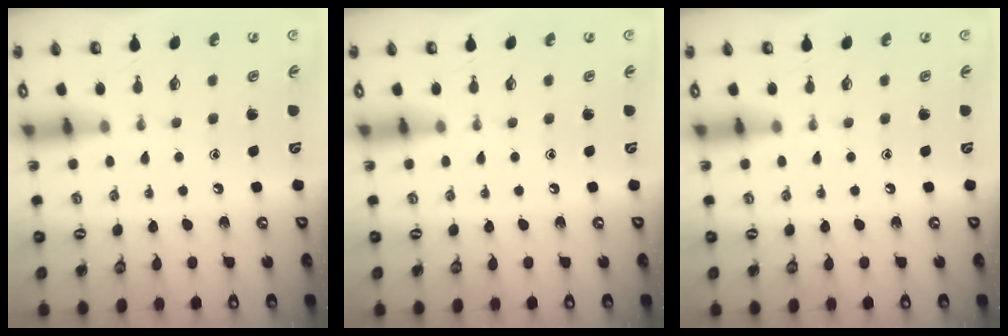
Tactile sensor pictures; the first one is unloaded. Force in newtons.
{"total": 0.0}
{"total": 0.0}